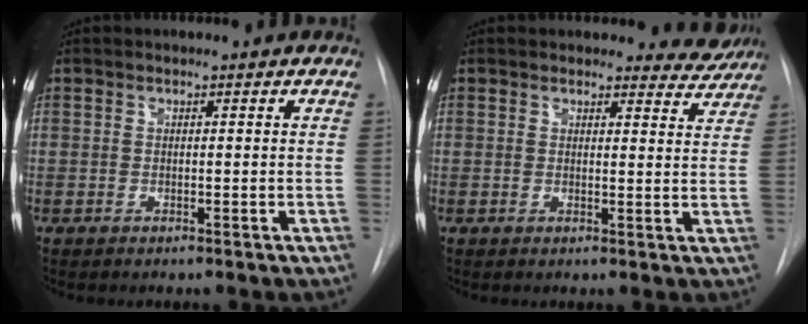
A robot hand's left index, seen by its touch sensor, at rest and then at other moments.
{"total": 4.5, "force": [4.3, 1.2, -0.7], "torque": [0.023, -0.027, 0.028]}